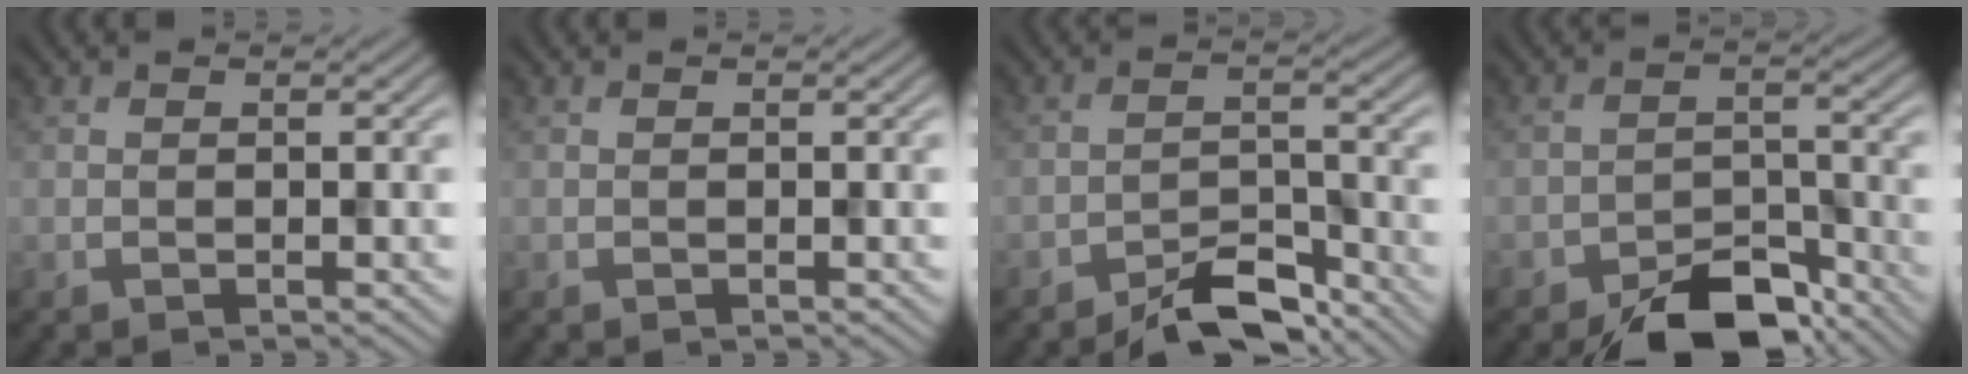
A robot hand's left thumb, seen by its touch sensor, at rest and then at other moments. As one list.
[{"total": 0.0}, {"total": 6.1, "force": [-5.0, 1.9, 3.0], "torque": [-0.042, 0.004, -0.091]}, {"total": 8.4, "force": [-6.4, 3.6, 4.1], "torque": [-0.053, -0.005, -0.112]}]